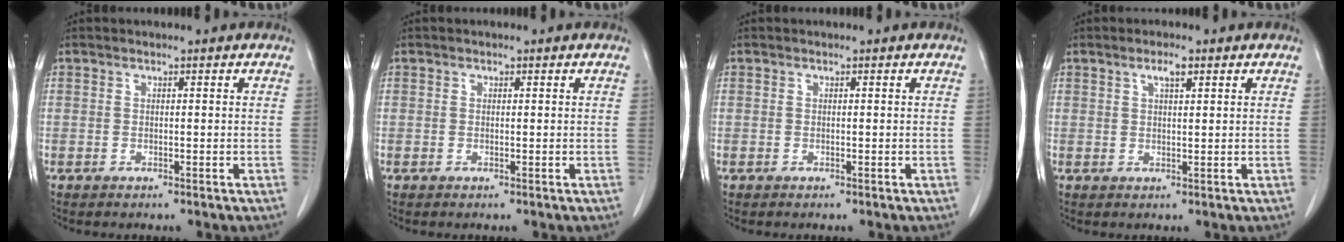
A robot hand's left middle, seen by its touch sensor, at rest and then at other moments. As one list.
[{"total": 0.0}, {"total": 0.0}, {"total": 2.3, "force": [1.3, 0.5, 1.8], "torque": [-0.034, 0.003, 0.023]}]